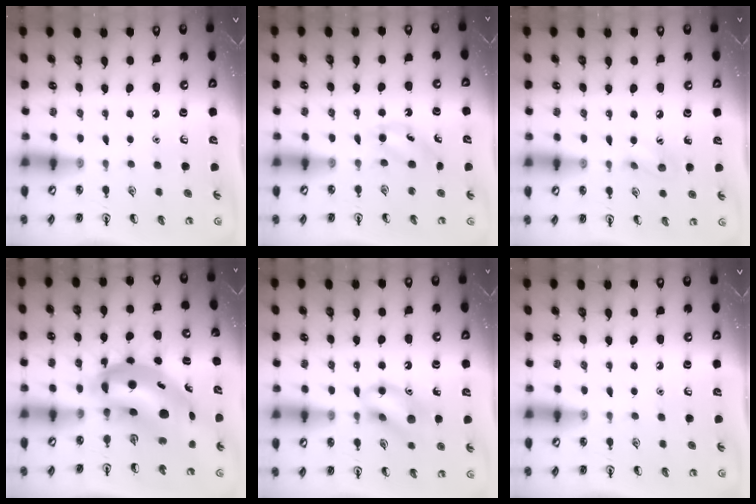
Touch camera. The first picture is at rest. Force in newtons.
{"total": 4.3, "press": 4.1, "slide": 1.4}
{"total": 7.5, "press": 7.3, "slide": 1.9}
{"total": 10.6, "press": 10.2, "slide": 2.9}
{"total": 11.8, "press": 11.8, "slide": 1.3}
{"total": 0.0}